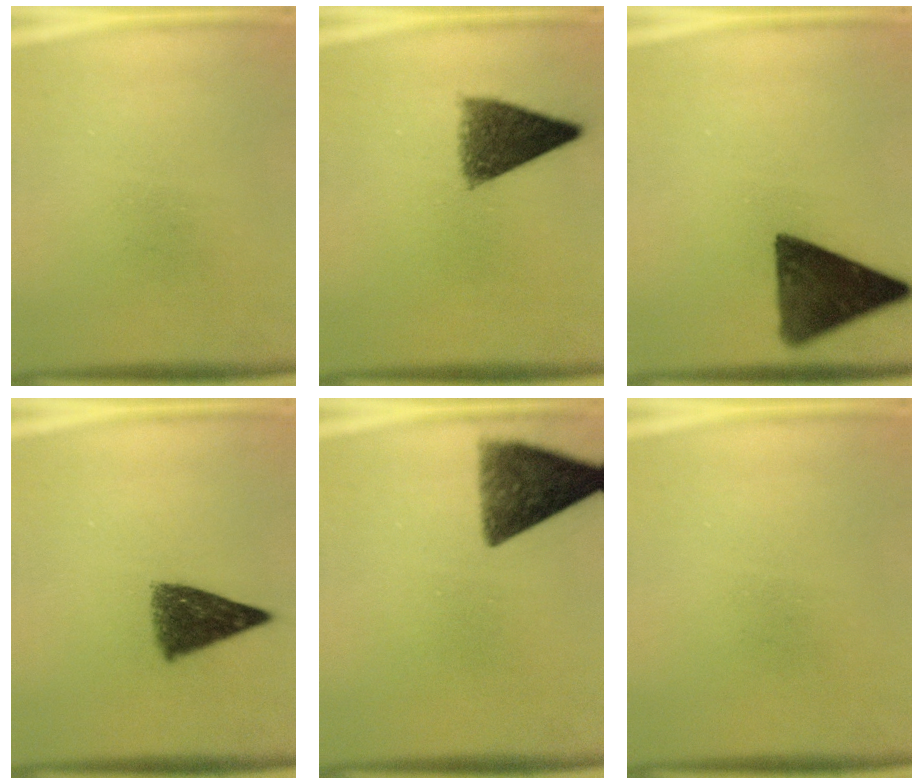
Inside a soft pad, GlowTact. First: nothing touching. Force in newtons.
{"total": 8.4}
{"total": 12.8}
{"total": 7.9}
{"total": 10.0}
{"total": 0.0}